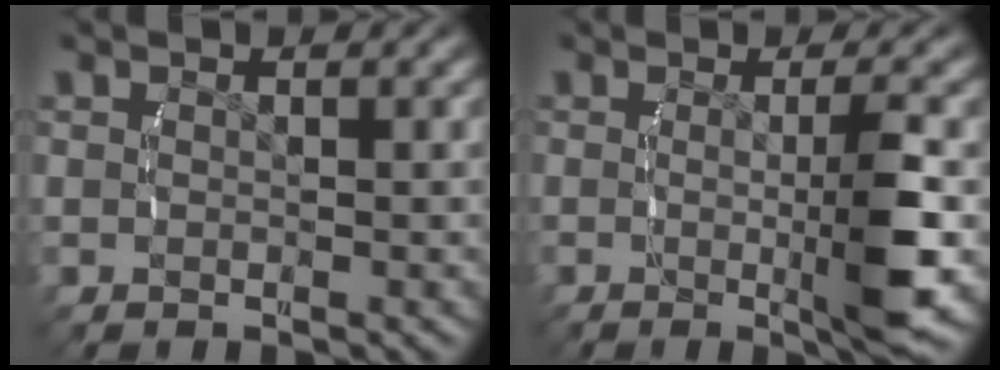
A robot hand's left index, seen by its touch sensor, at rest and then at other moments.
{"total": 5.3, "force": [-0.8, 0.2, 5.2], "torque": [-0.081, -0.014, -0.011]}